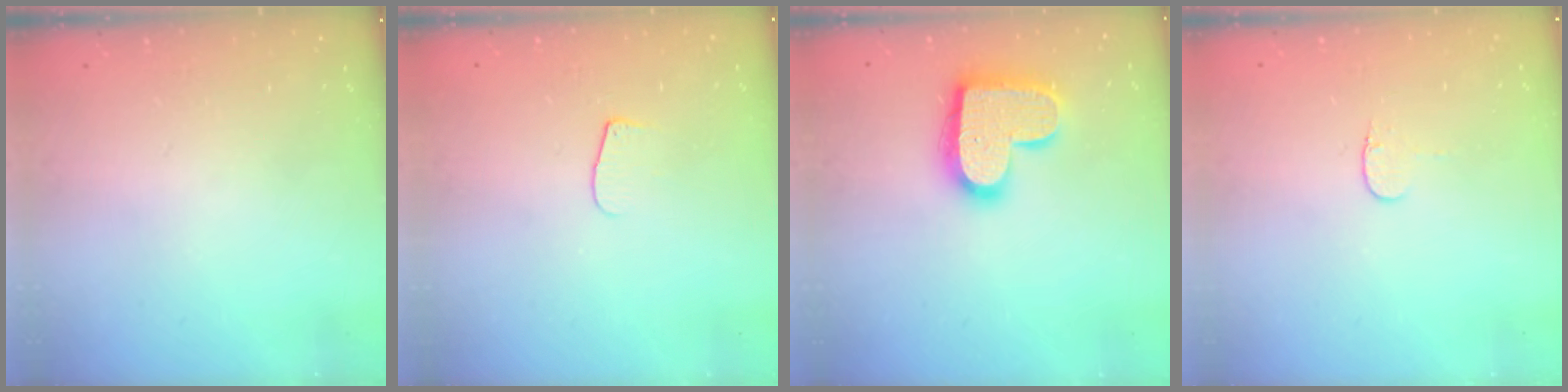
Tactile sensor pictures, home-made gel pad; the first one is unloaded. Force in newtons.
{"total": 6.2, "press": 6.2, "slide": 0.7}
{"total": 17.0, "press": 17.0, "slide": 1.1}
{"total": 3.2, "press": 3.1, "slide": 0.4}